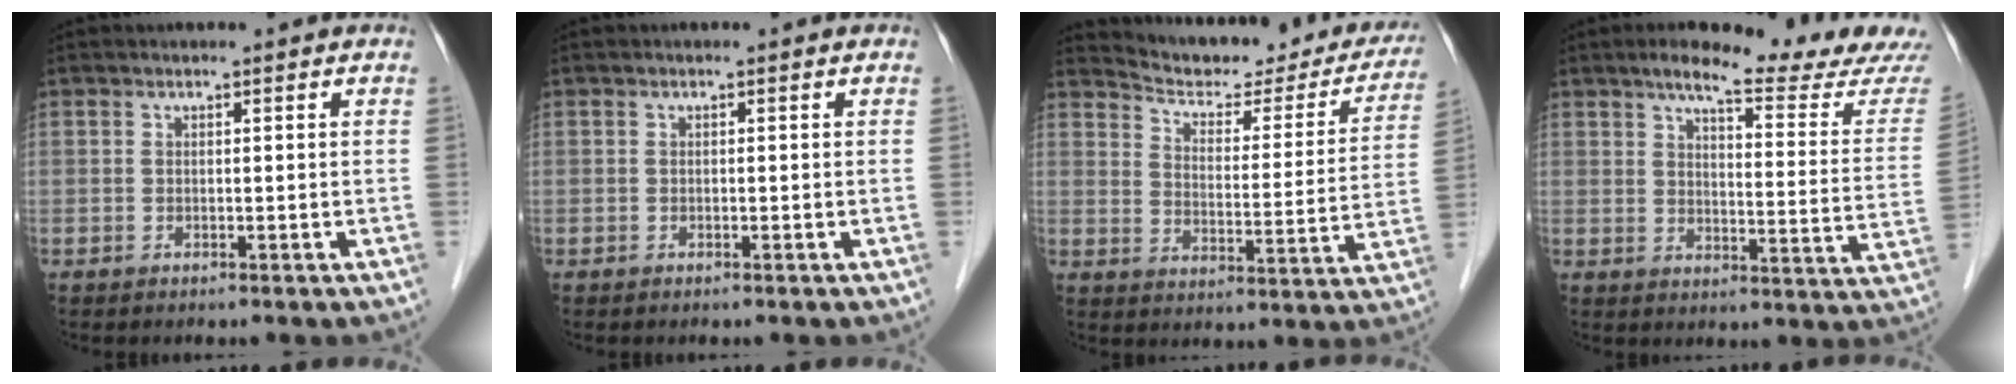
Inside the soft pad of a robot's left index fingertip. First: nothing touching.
{"total": 0.0}
{"total": 20.6, "force": [18.9, 5.3, 6.1], "torque": [-0.070, -0.032, 0.235]}
{"total": 16.1, "force": [14.1, 0.1, 7.6], "torque": [-0.103, -0.045, 0.171]}